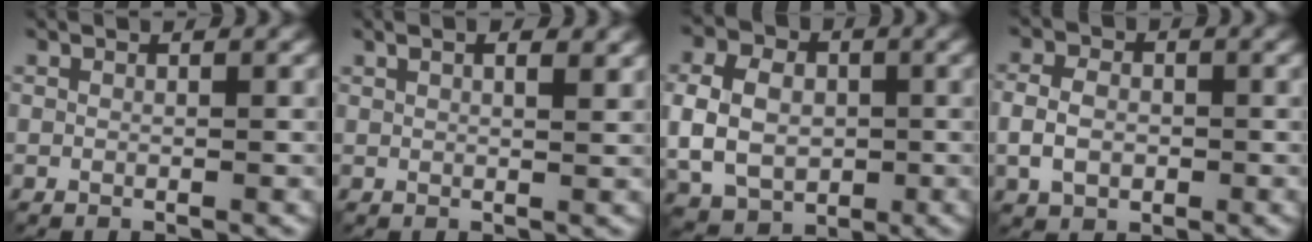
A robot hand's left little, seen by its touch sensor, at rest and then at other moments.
{"total": 4.3, "force": [2.2, 2.0, 3.2], "torque": [-0.037, 0.022, 0.012]}
{"total": 9.0, "force": [-0.6, 7.1, 5.6], "torque": [-0.106, 0.012, -0.025]}
{"total": 3.9, "force": [-1.0, 2.9, 2.3], "torque": [-0.045, -0.003, -0.018]}